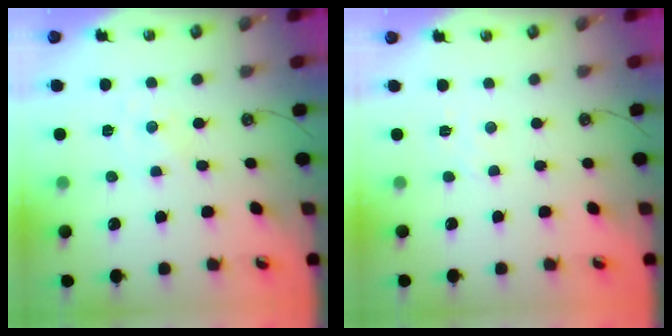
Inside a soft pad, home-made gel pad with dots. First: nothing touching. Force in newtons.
{"total": 1.7, "press": 1.6, "slide": 0.4}